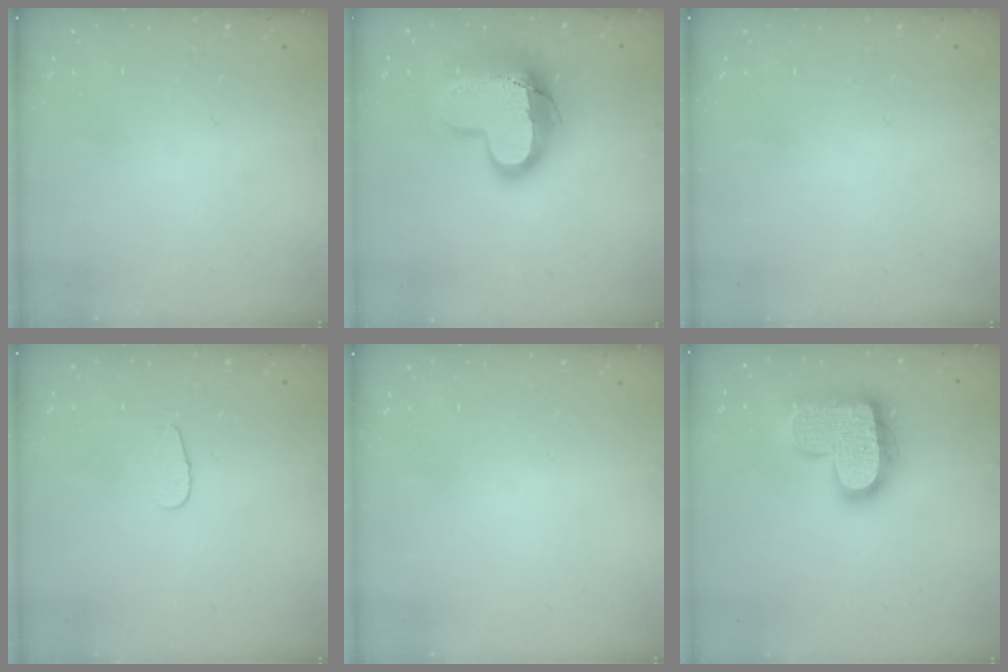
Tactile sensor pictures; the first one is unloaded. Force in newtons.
{"total": 17.4, "press": 17.3, "slide": 1.3}
{"total": 0.0}
{"total": 3.1, "press": 3.1, "slide": 0.3}
{"total": 0.0}
{"total": 17.5, "press": 17.5, "slide": 1.0}